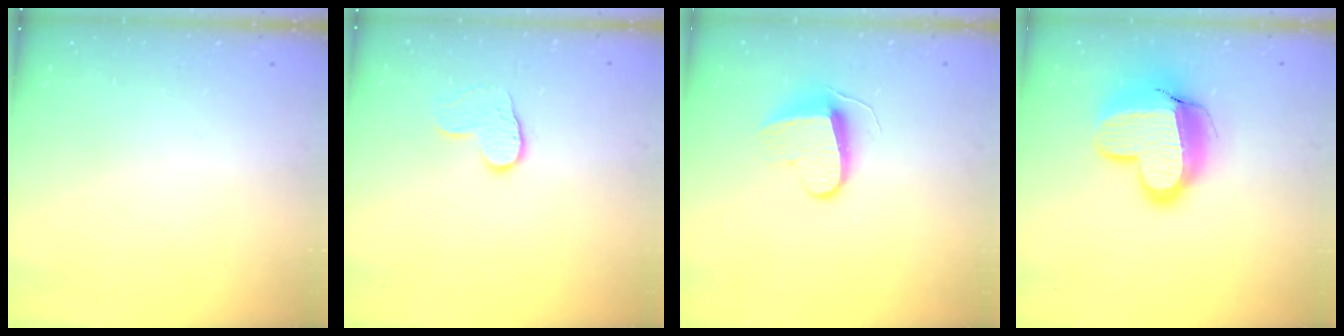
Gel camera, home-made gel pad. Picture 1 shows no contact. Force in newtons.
{"total": 6.9, "press": 6.8, "slide": 0.5}
{"total": 8.9, "press": 8.9, "slide": 0.1}
{"total": 17.3, "press": 17.2, "slide": 1.3}